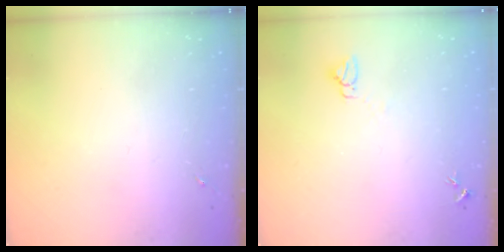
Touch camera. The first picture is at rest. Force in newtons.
{"total": 3.9, "press": 3.8, "slide": 0.3}